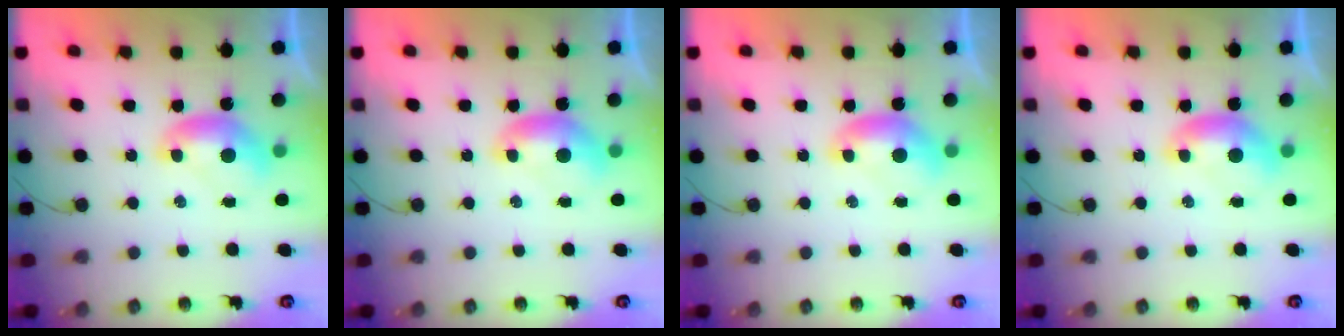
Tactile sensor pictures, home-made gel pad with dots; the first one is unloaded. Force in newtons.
{"total": 0.0}
{"total": 0.0}
{"total": 0.0}